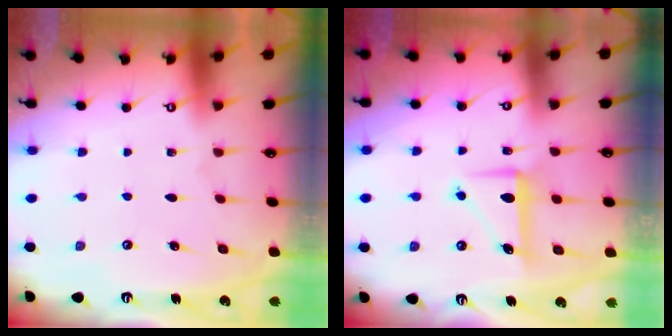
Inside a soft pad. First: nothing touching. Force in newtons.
{"total": 7.7, "press": 7.7, "slide": 1.0}